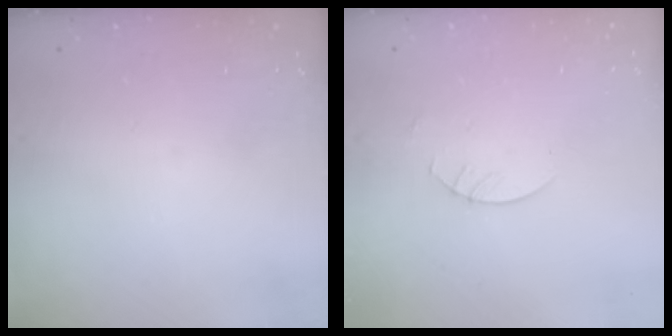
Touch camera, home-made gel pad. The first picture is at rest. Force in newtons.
{"total": 2.7, "press": 2.7, "slide": 0.2}